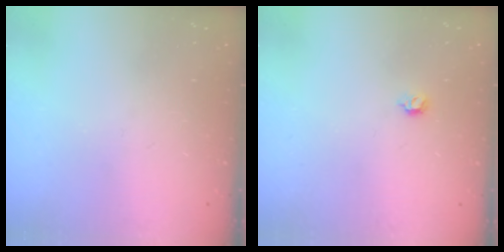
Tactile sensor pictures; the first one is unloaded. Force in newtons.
{"total": 4.6, "press": 4.5, "slide": 0.9}